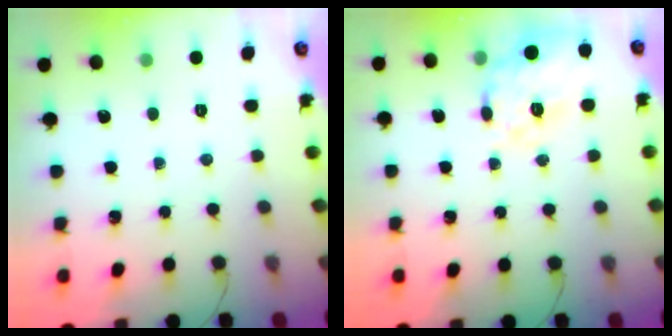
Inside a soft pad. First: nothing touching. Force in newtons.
{"total": 17.9, "press": 17.8, "slide": 0.5}